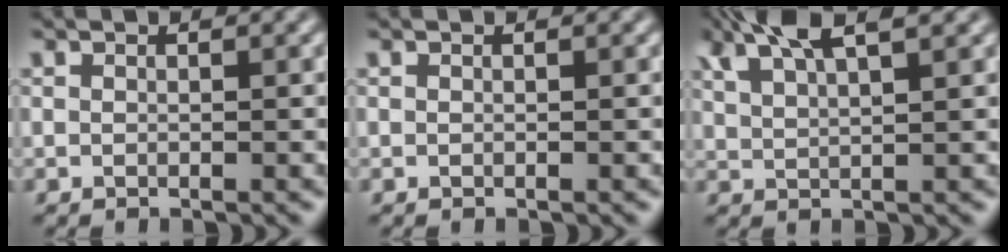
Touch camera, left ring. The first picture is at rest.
{"total": 0.0}
{"total": 6.3, "force": [4.4, 1.7, 4.3], "torque": [-0.081, 0.026, 0.070]}